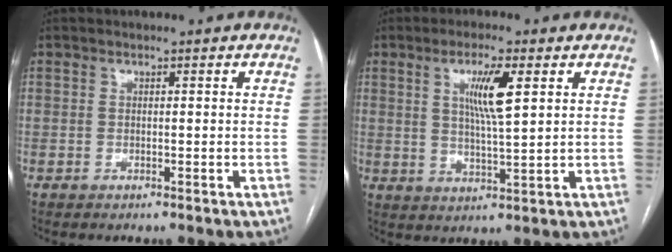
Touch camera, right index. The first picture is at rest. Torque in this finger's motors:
{"motor_torque": [0.33, 0.04, 0.18, 0.13]}